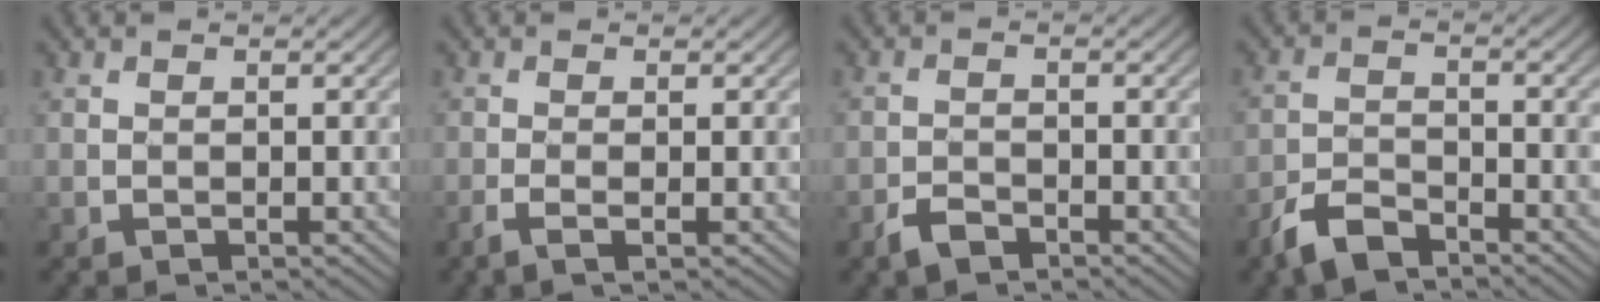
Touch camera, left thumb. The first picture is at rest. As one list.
[{"total": 2.0, "force": [-0.8, 0.3, 1.8], "torque": [-0.038, 0.003, -0.024]}, {"total": 2.4, "force": [-1.9, 1.0, 1.1], "torque": [-0.022, 0.000, -0.042]}, {"total": 4.8, "force": [-3.8, 1.6, 2.3], "torque": [-0.049, -0.004, -0.085]}]